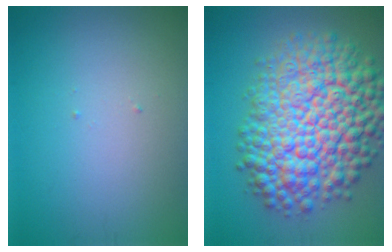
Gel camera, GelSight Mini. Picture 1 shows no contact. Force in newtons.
{"total": 13.8, "press": 13.7, "slide": 0.5}